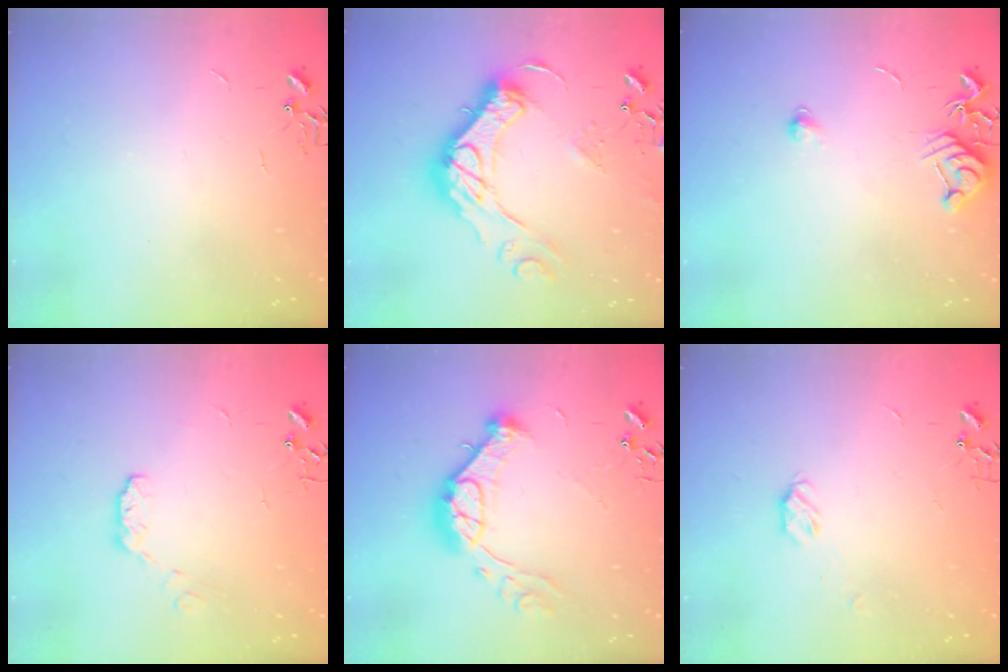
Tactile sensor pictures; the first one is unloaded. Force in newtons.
{"total": 18.4, "press": 18.3, "slide": 1.2}
{"total": 8.7, "press": 8.7, "slide": 0.7}
{"total": 5.8, "press": 5.8, "slide": 0.1}
{"total": 15.1, "press": 15.0, "slide": 1.0}
{"total": 5.4, "press": 5.4, "slide": 0.7}